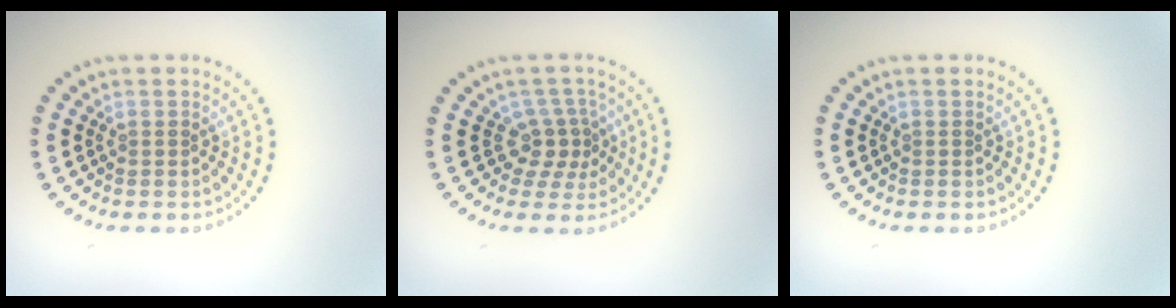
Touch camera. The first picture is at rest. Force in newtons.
{"total": 2.8, "press": 2.0, "slide": 2.0}
{"total": 0.0}